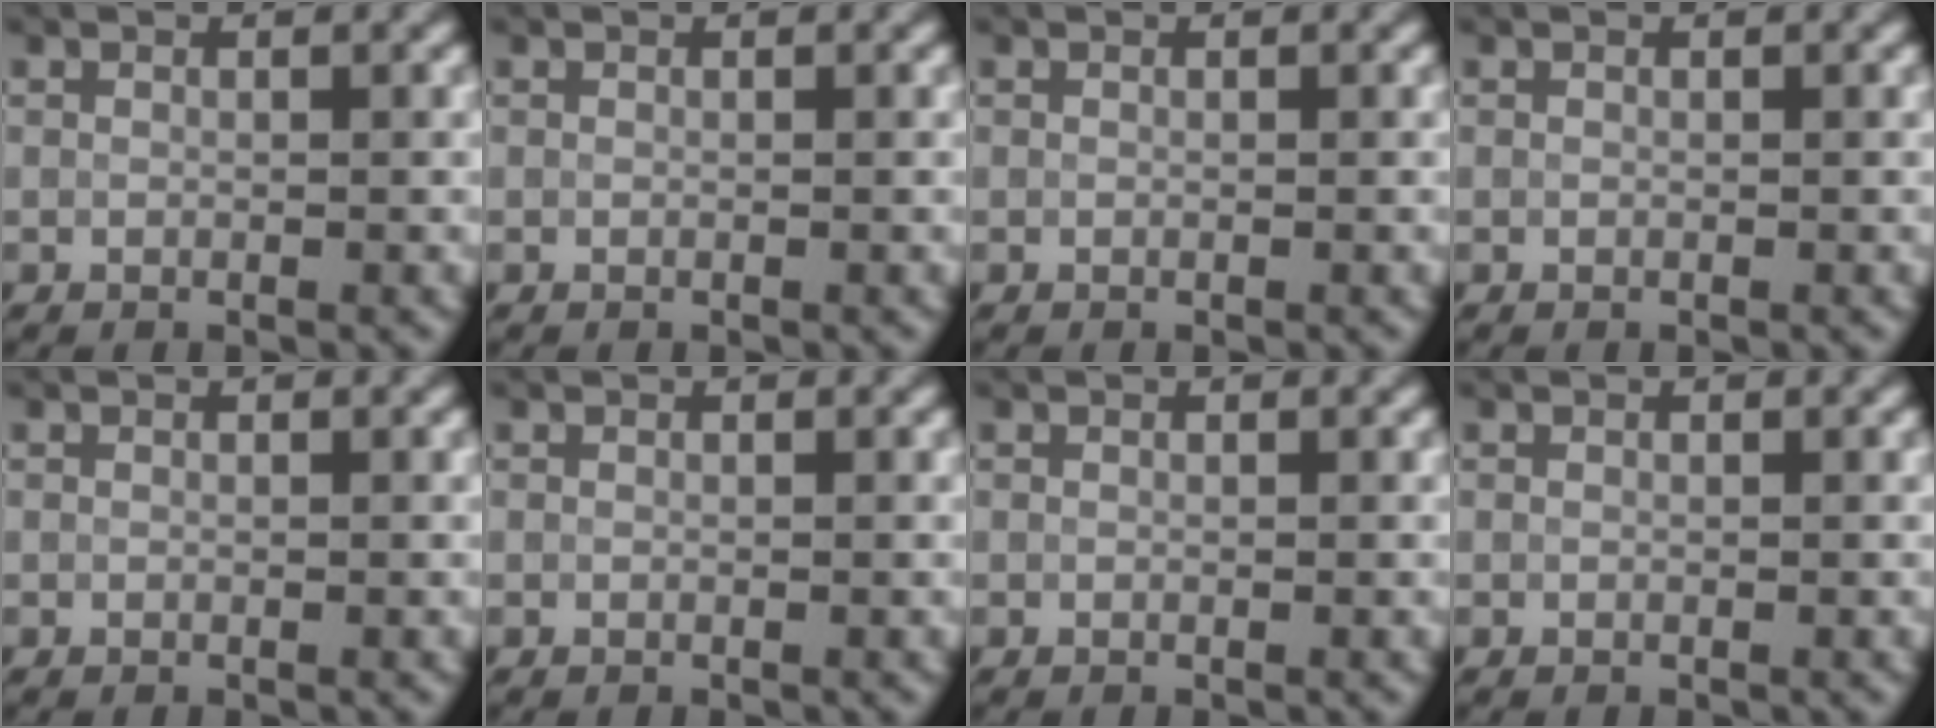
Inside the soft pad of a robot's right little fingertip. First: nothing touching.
{"total": 0.0}
{"total": 0.0}
{"total": 0.0}
{"total": 0.0}
{"total": 0.0}
{"total": 0.0}
{"total": 0.0}